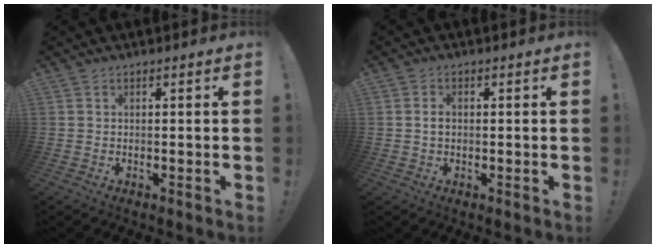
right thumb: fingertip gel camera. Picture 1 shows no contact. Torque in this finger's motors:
{"motor_torque": [-0.17, 0.23, 0.15, 0.16, 0.04]}